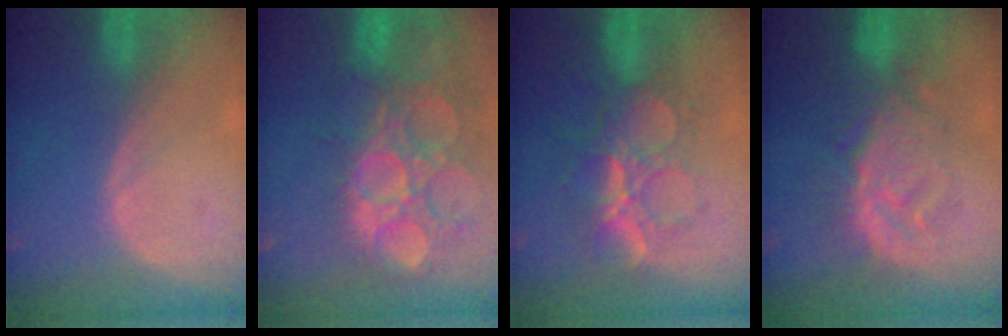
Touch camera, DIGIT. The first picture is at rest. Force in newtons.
{"total": 15.4, "press": 12.6, "slide": 8.7}
{"total": 8.9, "press": 8.2, "slide": 3.6}
{"total": 9.3, "press": 9.1, "slide": 1.9}